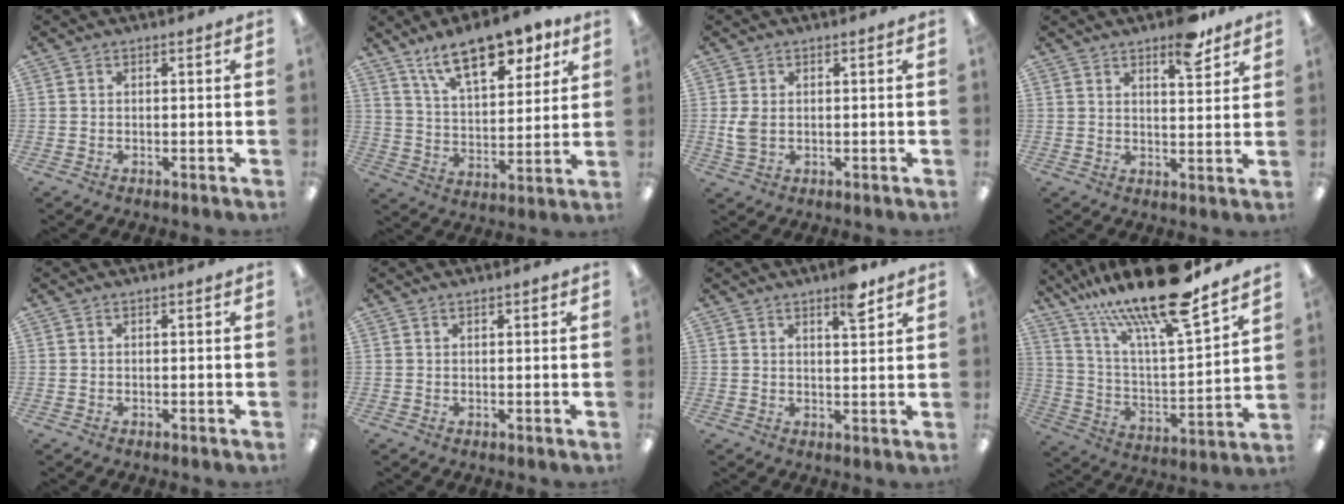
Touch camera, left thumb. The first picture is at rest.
{"total": 16.0, "force": [11.1, 6.7, 9.4], "torque": [-0.140, -0.053, 0.189]}
{"total": 3.7, "force": [0.0, 2.4, 2.8], "torque": [-0.058, -0.003, -0.004]}
{"total": 7.6, "force": [5.6, 2.6, 4.4], "torque": [-0.044, -0.036, 0.091]}
{"total": 0.0}
{"total": 0.7, "force": [0.5, 0.3, 0.5], "torque": [-0.010, 0.001, 0.010]}
{"total": 5.9, "force": [4.1, 1.6, 3.9], "torque": [-0.047, -0.021, 0.065]}
{"total": 22.3, "force": [17.8, 4.3, 12.8], "torque": [-0.219, -0.122, 0.296]}